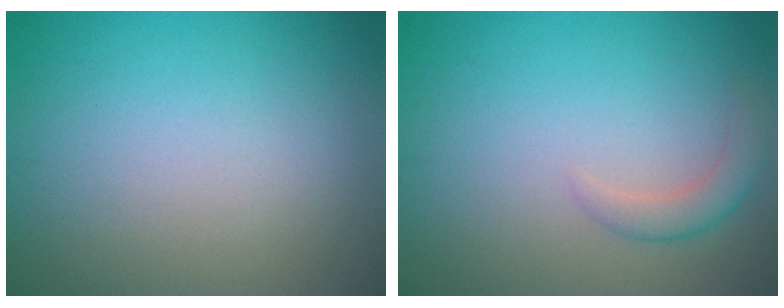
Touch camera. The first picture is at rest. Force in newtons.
{"total": 2.2, "press": 2.2, "slide": 0.1}